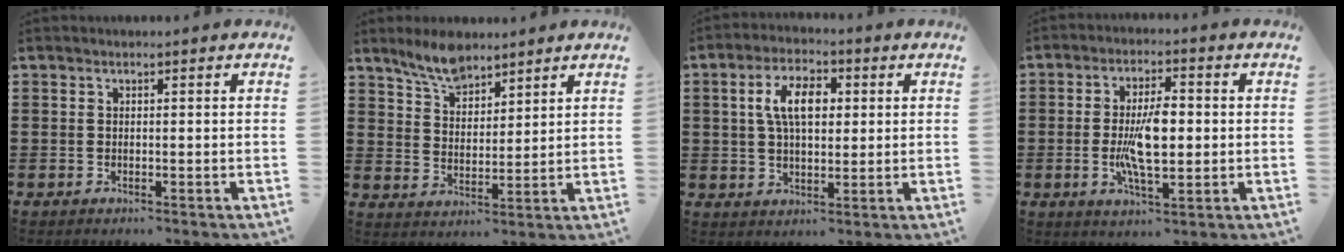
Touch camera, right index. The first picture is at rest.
{"total": 6.1, "force": [5.2, 2.2, 2.3], "torque": [-0.061, -0.006, 0.098]}
{"total": 7.4, "force": [1.6, 3.9, 6.1], "torque": [-0.121, 0.013, 0.023]}
{"total": 8.3, "force": [-0.5, 3.1, 7.7], "torque": [-0.163, -0.002, -0.017]}